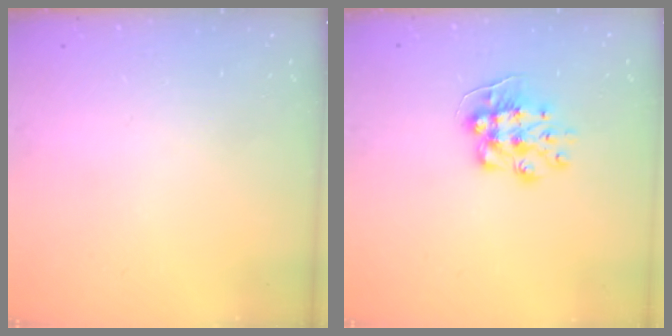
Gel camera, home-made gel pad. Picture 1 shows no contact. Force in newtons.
{"total": 9.9, "press": 9.9, "slide": 0.4}